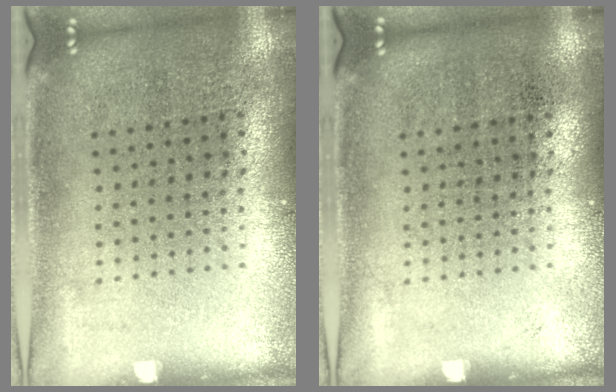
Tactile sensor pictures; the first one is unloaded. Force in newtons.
{"total": 0.0}